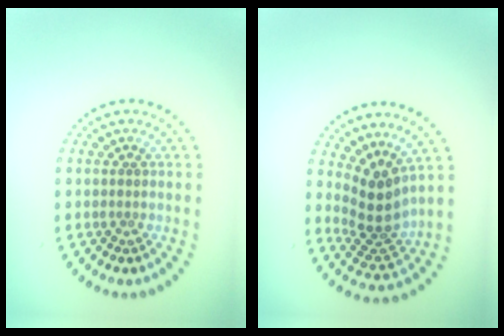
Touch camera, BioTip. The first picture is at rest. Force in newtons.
{"total": 3.8, "press": 2.9, "slide": 2.5}